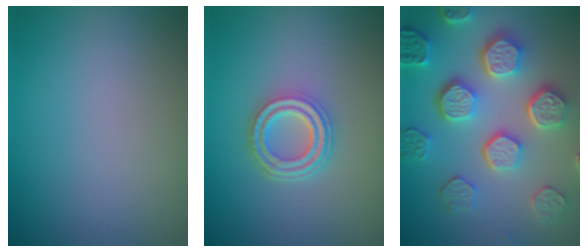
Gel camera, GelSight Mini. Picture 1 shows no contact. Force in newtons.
{"total": 3.8, "press": 2.9, "slide": 2.6}
{"total": 7.6, "press": 5.9, "slide": 4.8}